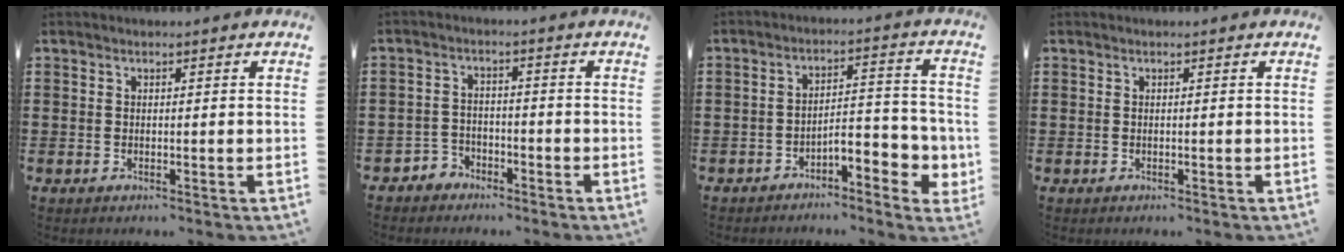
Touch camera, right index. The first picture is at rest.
{"total": 2.6, "force": [-2.2, 1.4, 0.2], "torque": [-0.013, 0.004, -0.047]}
{"total": 4.2, "force": [-2.7, 1.6, 2.8], "torque": [-0.044, -0.004, -0.058]}
{"total": 0.0}